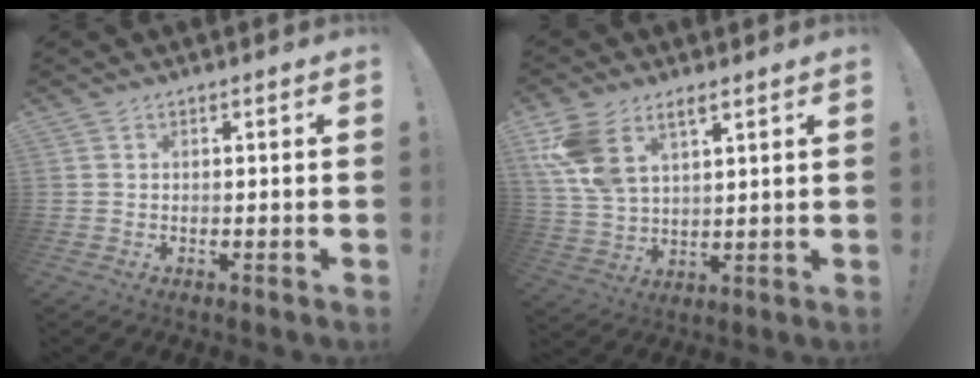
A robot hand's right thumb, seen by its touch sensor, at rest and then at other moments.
{"total": 10.2, "force": [6.0, 5.6, 6.1], "torque": [-0.121, -0.019, 0.117]}